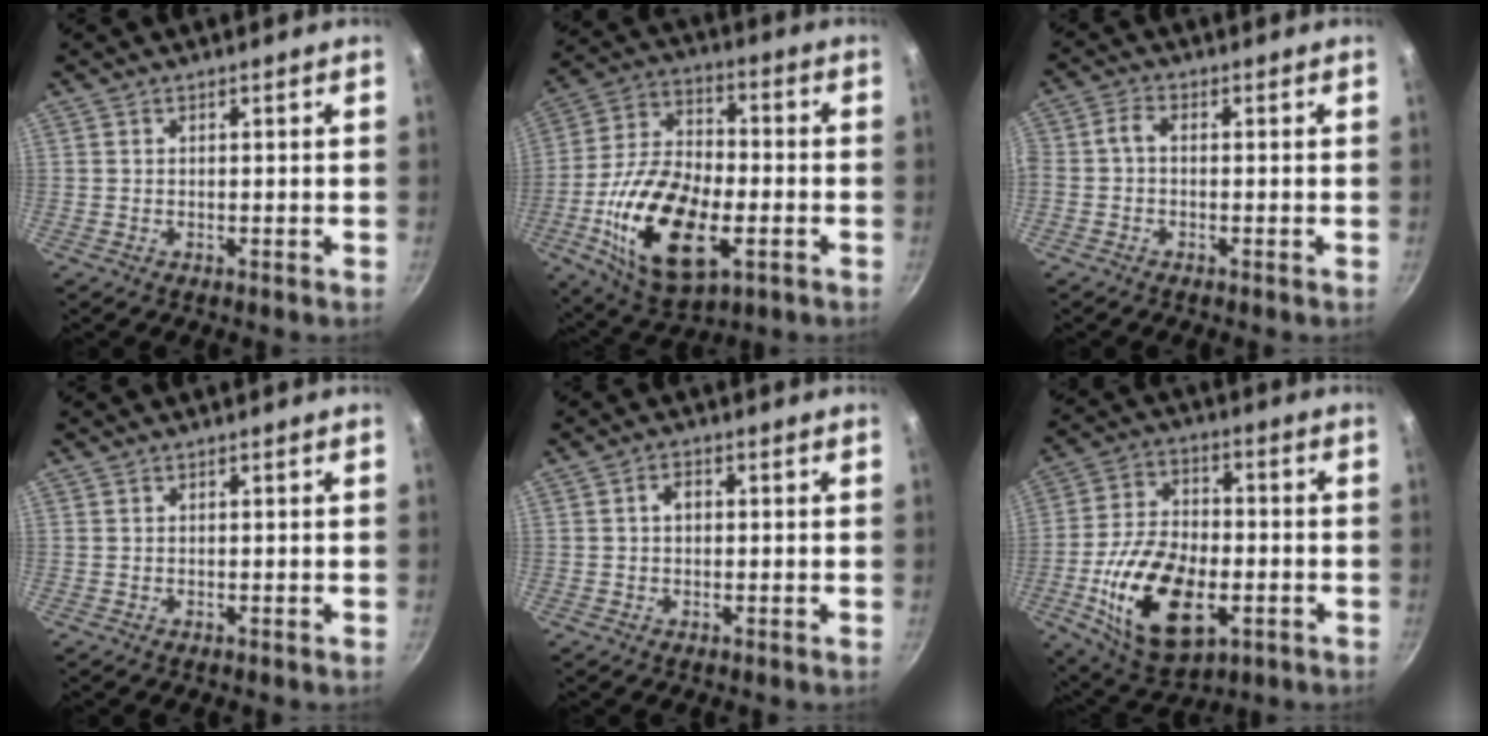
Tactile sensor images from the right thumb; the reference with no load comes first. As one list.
[{"total": 22.3, "force": [-6.0, 11.8, 18.0], "torque": [-0.328, 0.019, -0.105]}, {"total": 2.8, "force": [-0.8, 1.7, 2.1], "torque": [-0.053, 0.015, -0.026]}, {"total": 0.0}, {"total": 2.5, "force": [0.3, 1.7, 1.7], "torque": [-0.019, 0.008, 0.003]}, {"total": 20.4, "force": [-5.6, 11.6, 15.9], "torque": [-0.278, 0.020, -0.090]}]